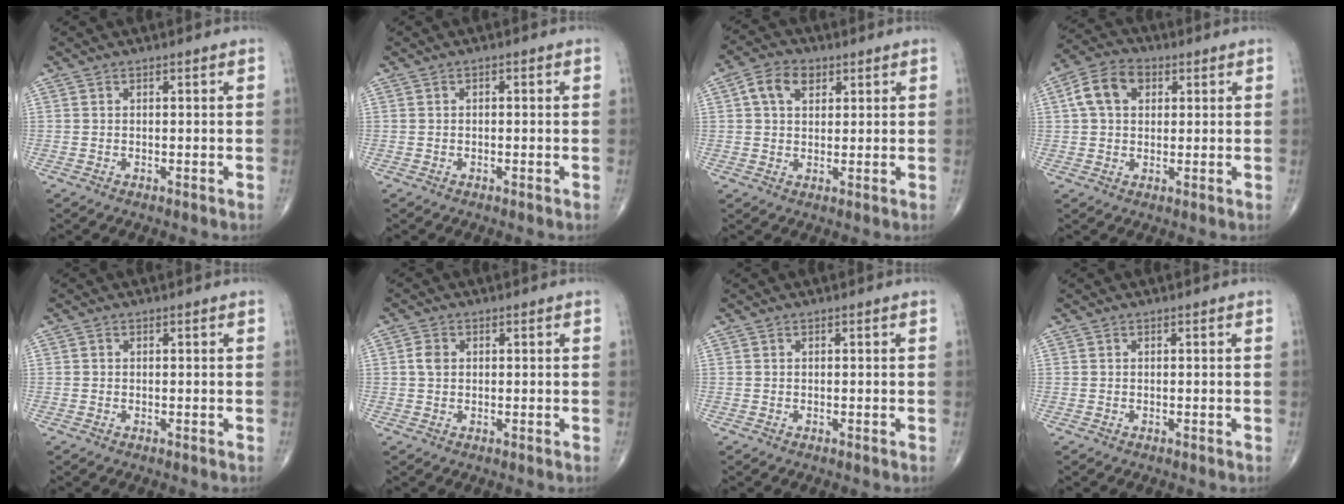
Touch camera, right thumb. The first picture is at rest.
{"total": 0.6, "force": [0.0, 0.4, 0.5], "torque": [-0.007, 0.002, -0.003]}
{"total": 6.2, "force": [2.3, 4.3, 3.9], "torque": [-0.054, 0.006, 0.035]}
{"total": 8.3, "force": [2.2, 5.9, 5.4], "torque": [-0.092, 0.016, 0.032]}
{"total": 0.0}
{"total": 2.3, "force": [0.4, 1.8, 1.5], "torque": [-0.026, 0.002, 0.006]}
{"total": 0.0}
{"total": 0.0}